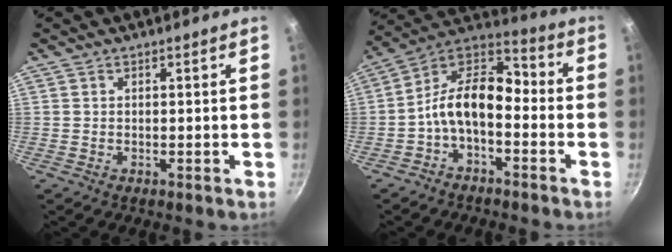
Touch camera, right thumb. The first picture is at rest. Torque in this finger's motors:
{"motor_torque": [1.25, 2.27, 1.28, -0.85, 0.13]}